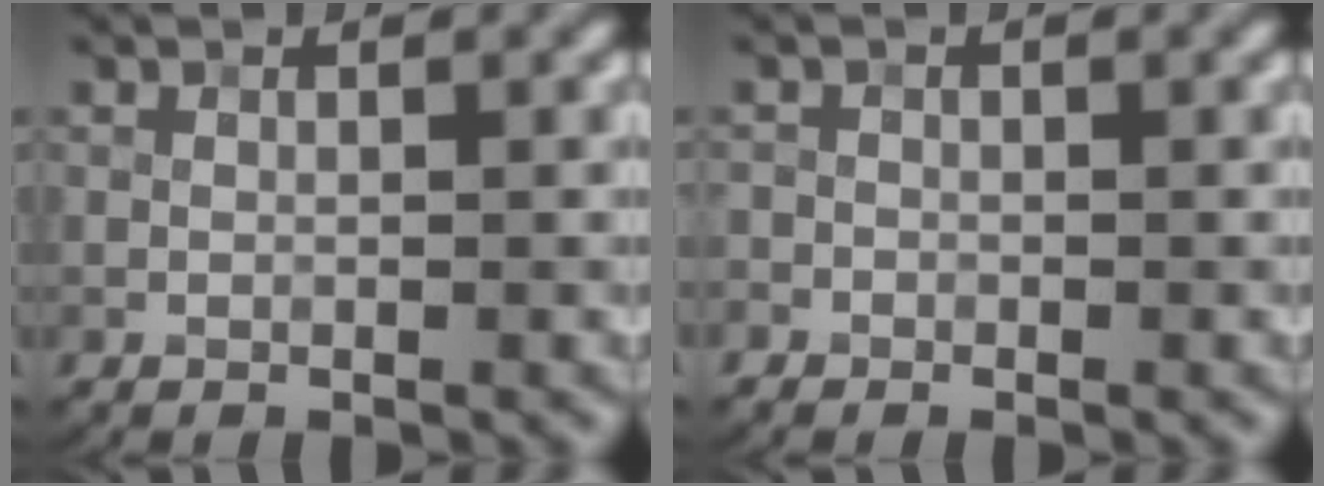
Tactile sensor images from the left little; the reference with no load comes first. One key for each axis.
{"total": 0.9, "fx": -0.5, "fy": 0.7, "fz": -0.1, "tx": 0.010, "ty": -0.006, "tz": -0.013}